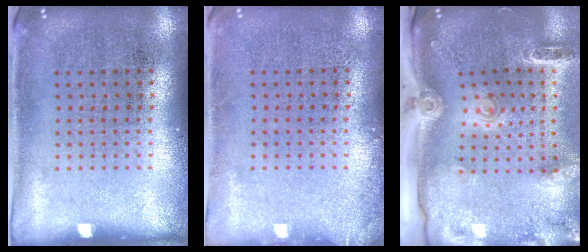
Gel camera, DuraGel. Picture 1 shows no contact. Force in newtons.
{"total": 0.9, "press": 0.9, "slide": 0.1}
{"total": 2.8, "press": 2.0, "slide": 1.9}